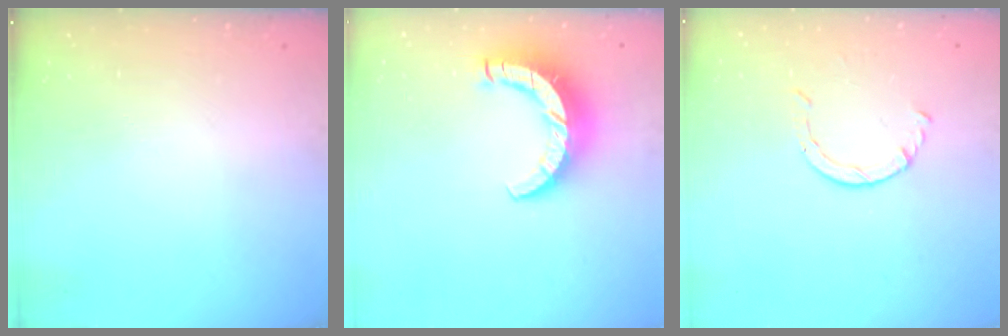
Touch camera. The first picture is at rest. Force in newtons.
{"total": 10.4, "press": 10.4, "slide": 1.1}
{"total": 2.6, "press": 2.6, "slide": 0.3}